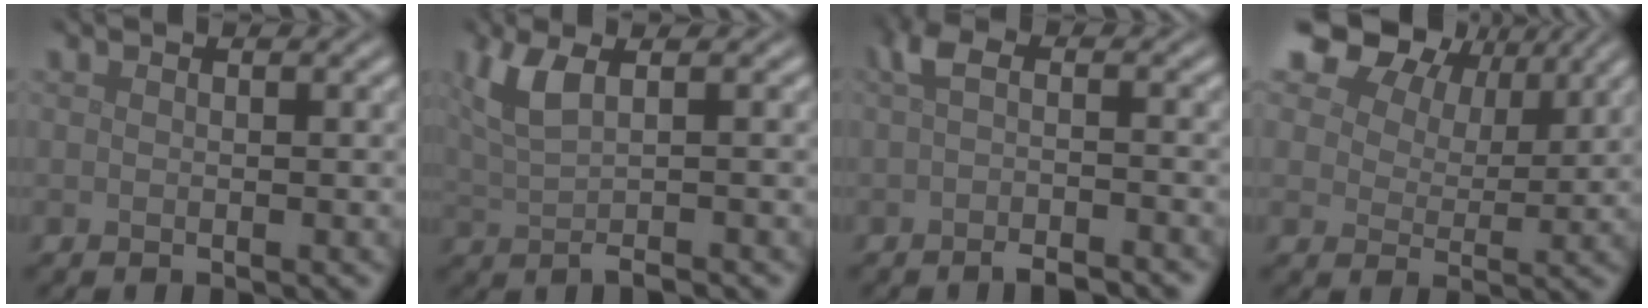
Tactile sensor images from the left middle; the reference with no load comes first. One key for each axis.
{"total": 3.8, "fx": 0.7, "fy": 1.3, "fz": 3.6, "tx": -0.064, "ty": 0.006, "tz": 0.010}
{"total": 3.4, "fx": -1.3, "fy": 1.1, "fz": 3.0, "tx": -0.054, "ty": -0.007, "tz": -0.025}
{"total": 12.4, "fx": 8.4, "fy": 6.9, "fz": 6.0, "tx": -0.136, "ty": 0.014, "tz": 0.142}